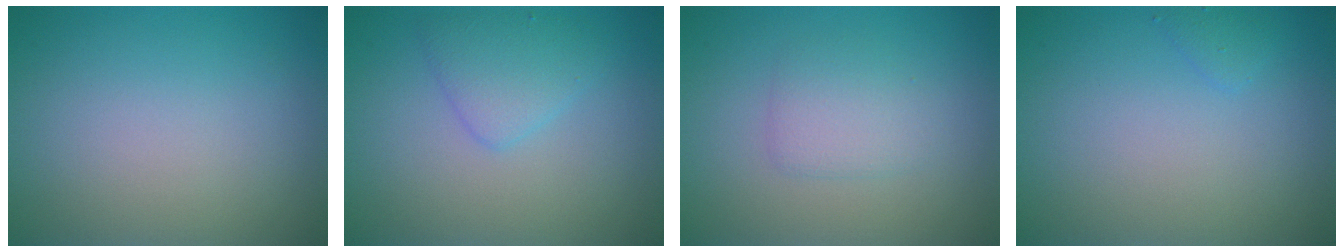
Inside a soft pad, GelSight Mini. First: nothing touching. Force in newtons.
{"total": 2.5, "press": 2.5, "slide": 0.1}
{"total": 2.0, "press": 2.0, "slide": 0.2}
{"total": 0.8, "press": 0.8, "slide": 0.0}